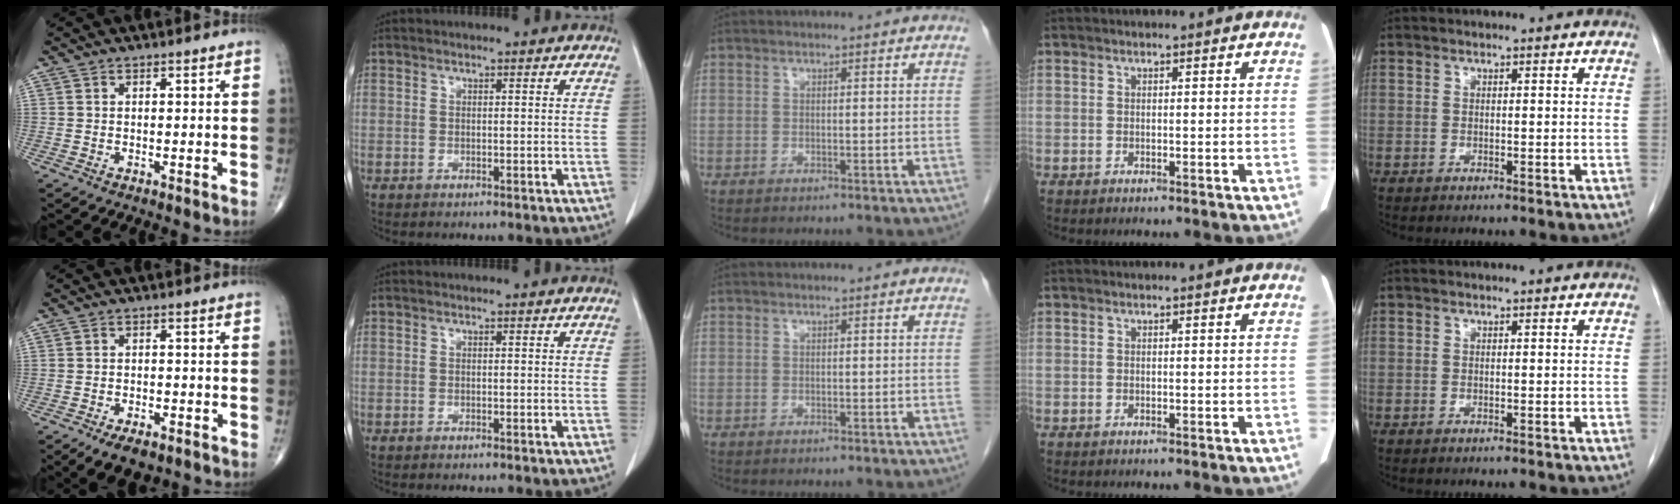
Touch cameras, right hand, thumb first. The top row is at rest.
{"thumb": {"total": 6.5, "force": [-4.4, 3.1, 3.6], "torque": [-0.048, 0.013, -0.065]}}